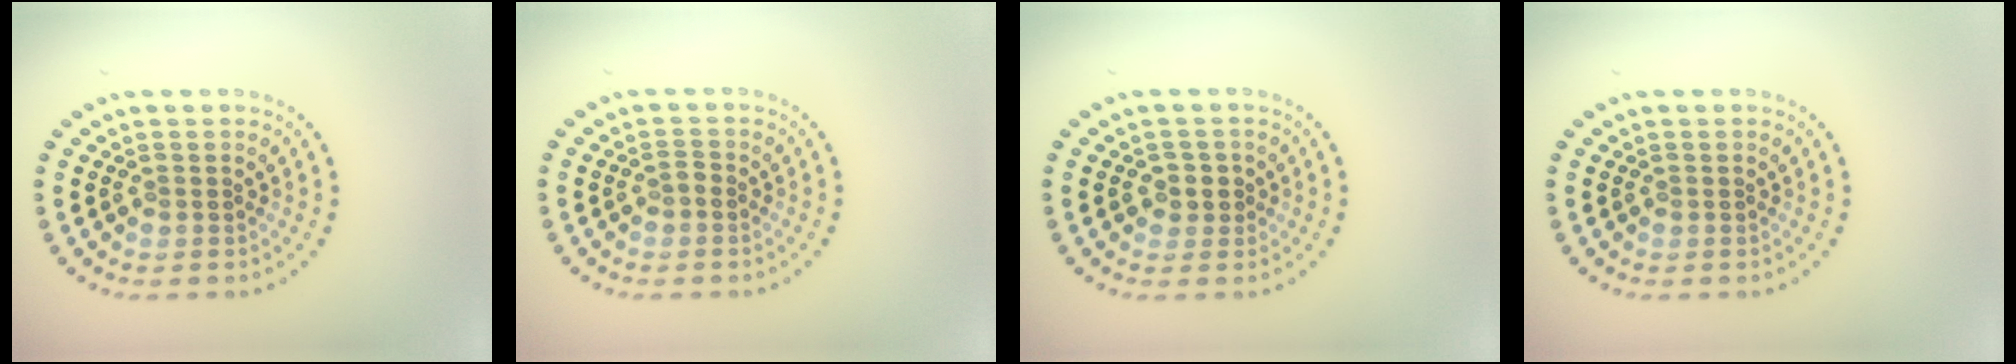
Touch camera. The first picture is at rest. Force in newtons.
{"total": 0.6, "press": 0.6, "slide": 0.2}
{"total": 1.6, "press": 1.5, "slide": 0.6}
{"total": 0.0}